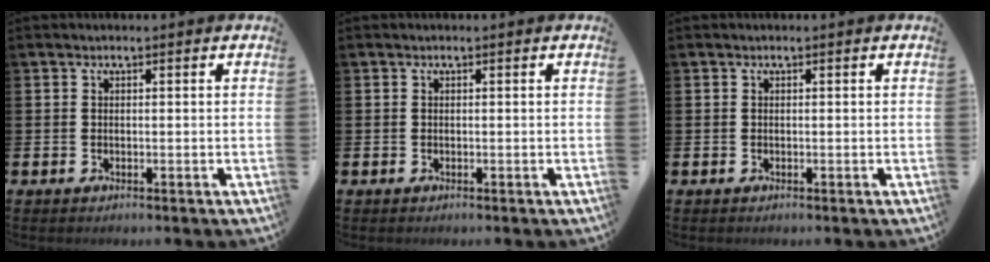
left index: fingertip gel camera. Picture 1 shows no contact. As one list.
[{"total": 0.0}, {"total": 0.0}]